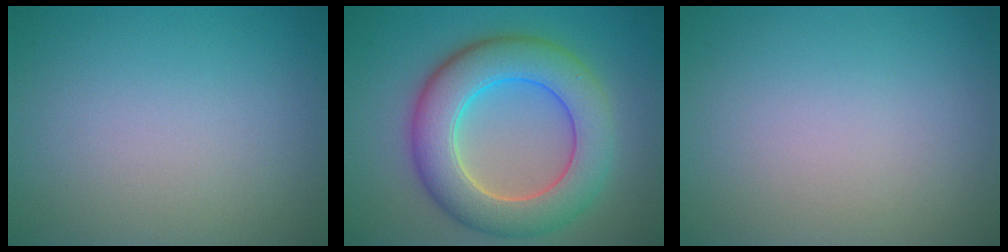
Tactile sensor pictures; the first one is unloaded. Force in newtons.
{"total": 8.9, "press": 8.8, "slide": 0.6}
{"total": 0.0}